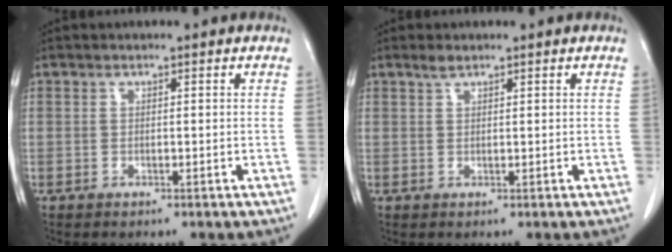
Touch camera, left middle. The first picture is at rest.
{"total": 1.1, "force": [0.9, 0.2, 0.5], "torque": [-0.016, 0.003, 0.021]}